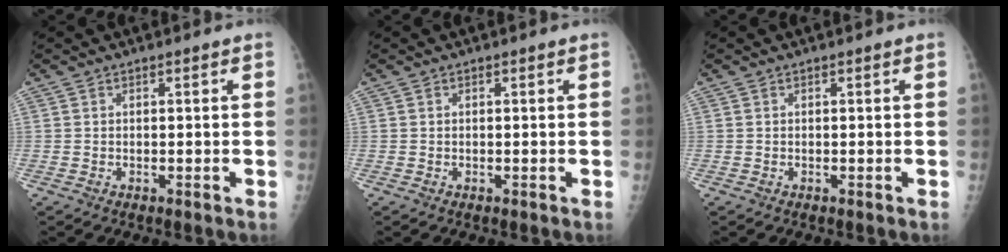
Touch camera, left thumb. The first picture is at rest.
{"total": 0.0}
{"total": 0.0}